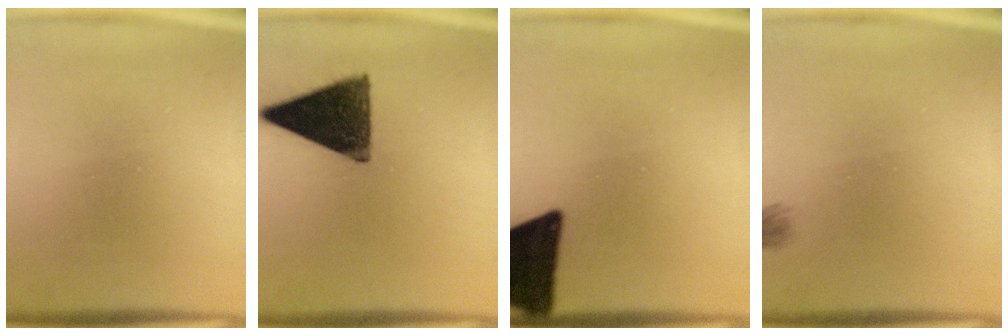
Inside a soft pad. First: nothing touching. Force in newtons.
{"total": 13.7}
{"total": 18.8}
{"total": 1.9}